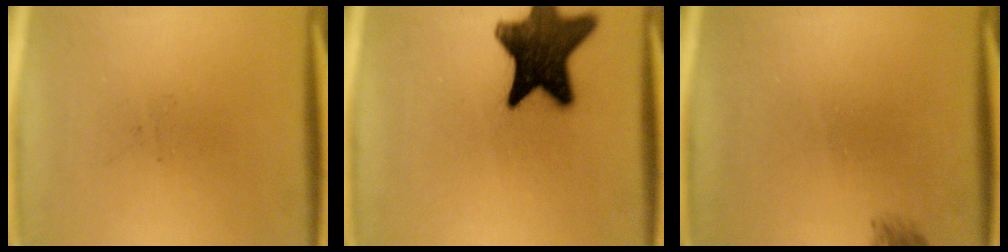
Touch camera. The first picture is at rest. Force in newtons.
{"total": 16.3}
{"total": 1.2}